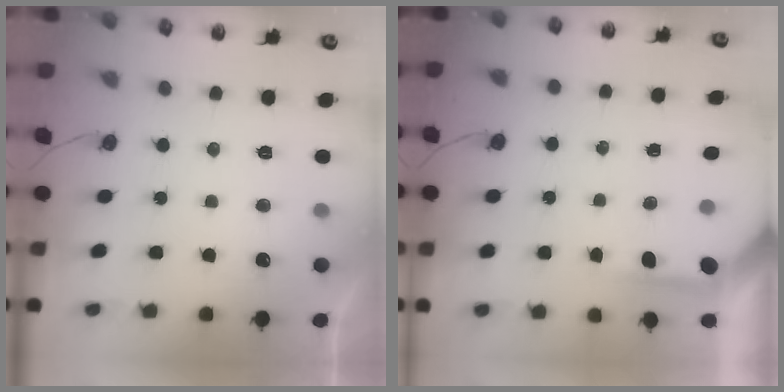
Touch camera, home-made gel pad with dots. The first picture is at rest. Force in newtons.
{"total": 3.9, "press": 3.9, "slide": 0.2}